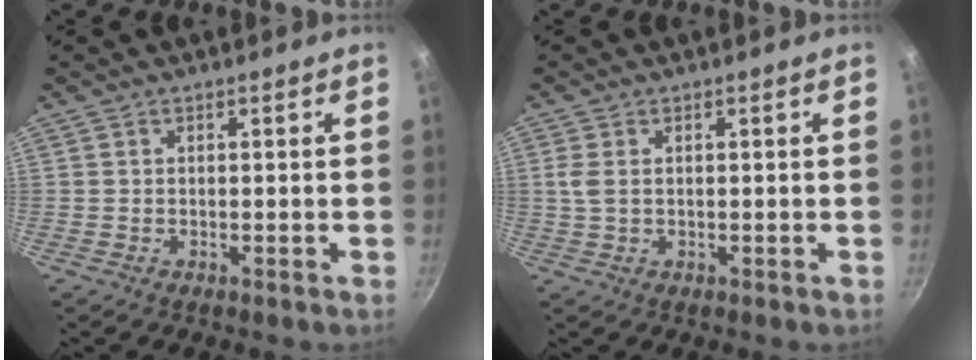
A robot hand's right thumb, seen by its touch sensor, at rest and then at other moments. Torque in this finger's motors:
{"motor_torque": [-0.18, 0.02, 0.50, -0.08, 0.00]}